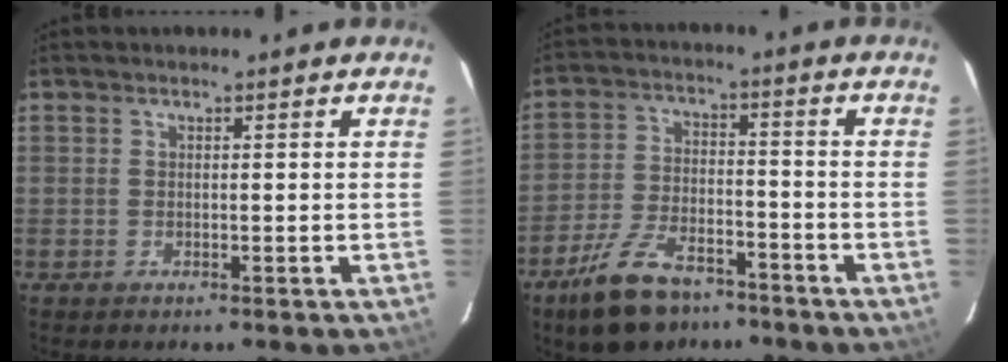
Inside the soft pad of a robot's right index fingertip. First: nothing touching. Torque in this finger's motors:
{"motor_torque": [1.14, -1.00, 0.38, 0.04]}